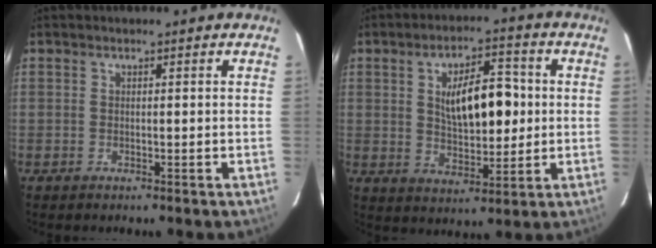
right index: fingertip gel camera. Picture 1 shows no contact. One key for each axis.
{"total": 10.6, "fx": 1.4, "fy": 4.3, "fz": 9.6, "tx": -0.158, "ty": 0.013, "tz": 0.028}